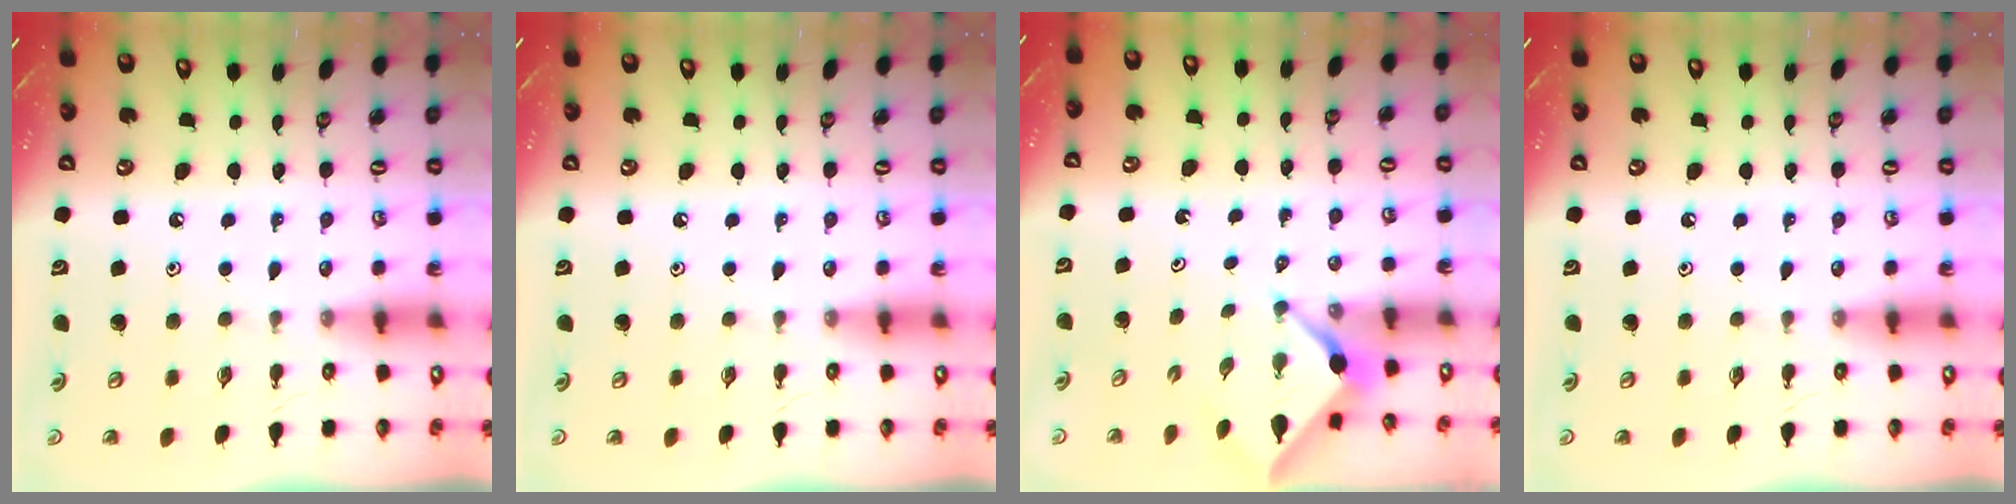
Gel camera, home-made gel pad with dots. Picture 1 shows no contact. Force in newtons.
{"total": 0.0}
{"total": 2.5, "press": 2.5, "slide": 0.3}
{"total": 0.0}